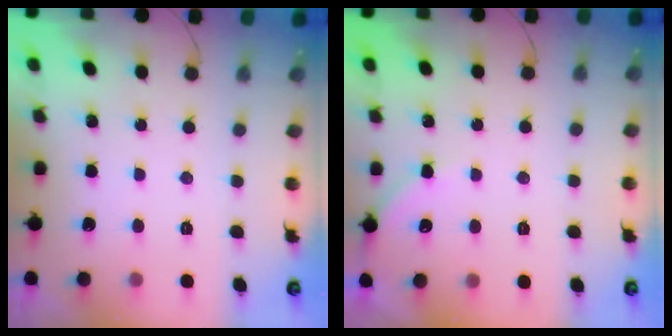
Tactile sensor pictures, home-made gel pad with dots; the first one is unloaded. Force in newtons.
{"total": 3.6, "press": 3.5, "slide": 0.5}